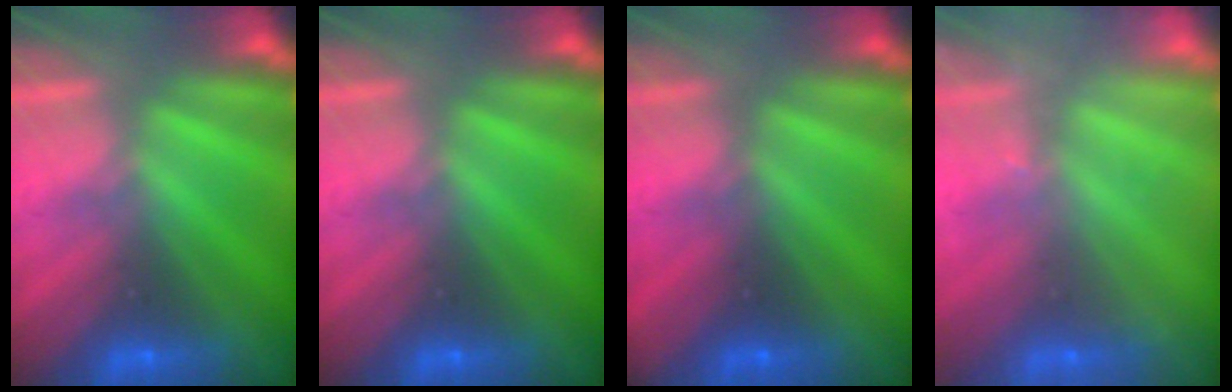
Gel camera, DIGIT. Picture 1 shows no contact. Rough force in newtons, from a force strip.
{"total": 0.0}
{"total": 2.1}
{"total": 2.2}